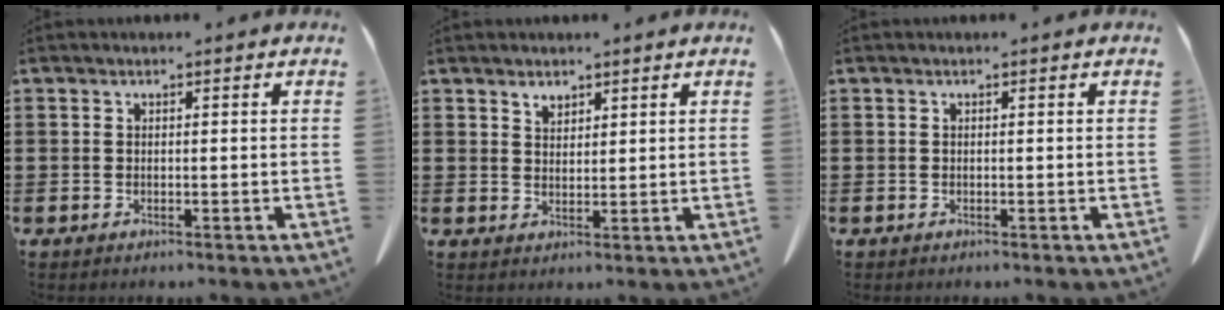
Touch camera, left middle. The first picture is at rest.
{"total": 2.0, "force": [1.8, 0.7, 0.5], "torque": [-0.004, -0.006, 0.033]}
{"total": 0.0}